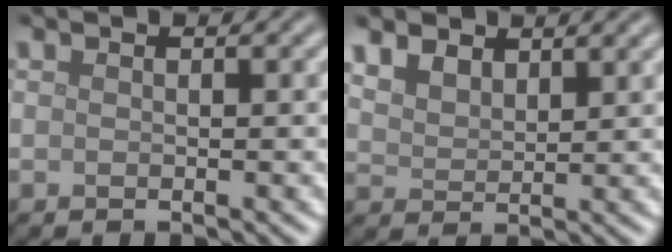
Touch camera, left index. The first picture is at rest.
{"total": 5.0, "force": [3.5, 2.8, 2.2], "torque": [-0.063, 0.008, 0.058]}